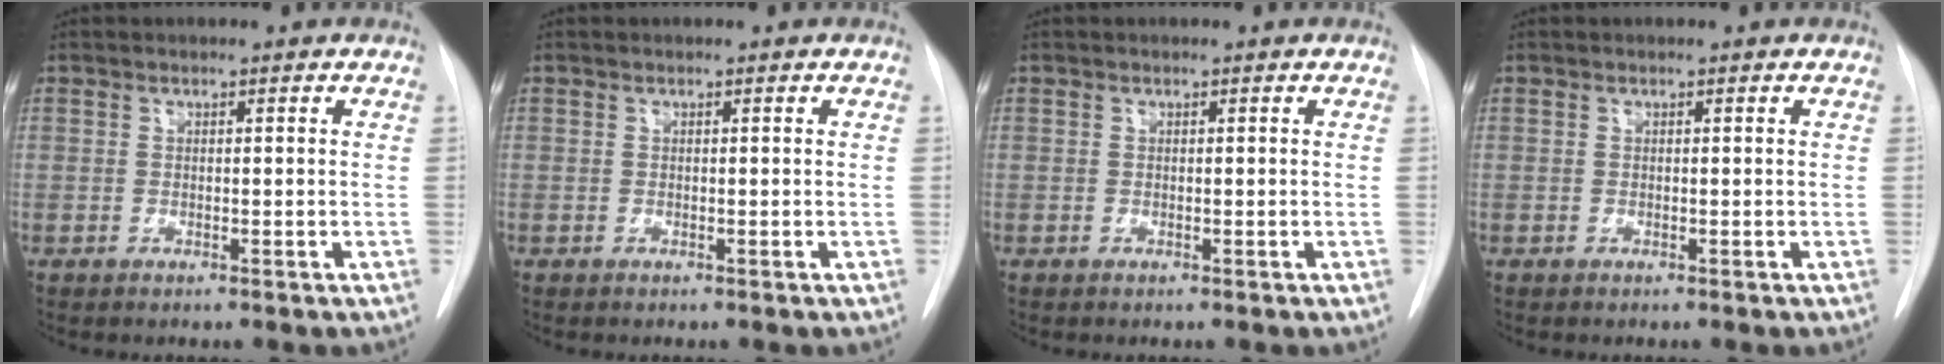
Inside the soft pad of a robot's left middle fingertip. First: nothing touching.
{"total": 0.0}
{"total": 0.0}
{"total": 0.0}